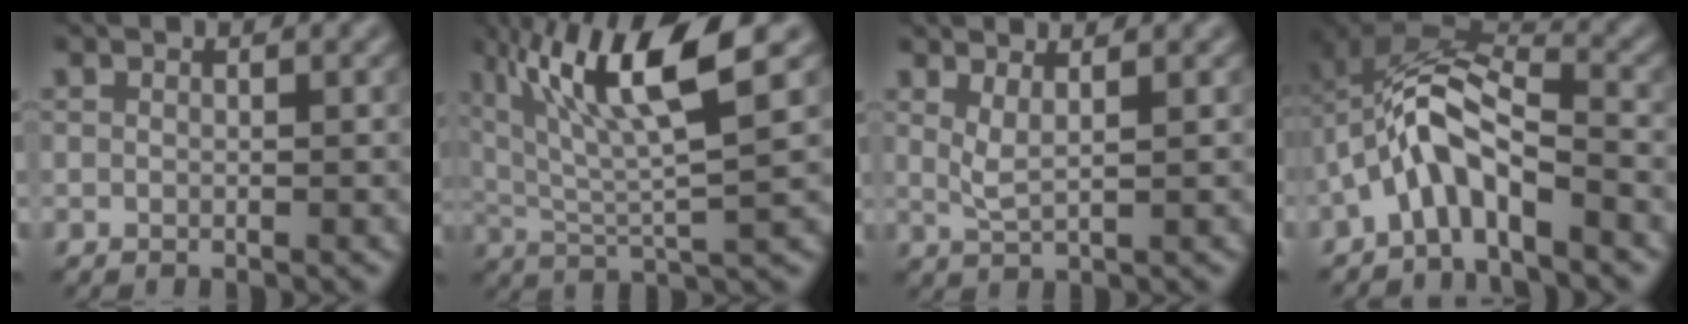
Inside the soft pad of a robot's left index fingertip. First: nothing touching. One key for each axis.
{"total": 10.2, "fx": 4.9, "fy": 2.0, "fz": 8.7, "tx": -0.149, "ty": 0.005, "tz": 0.090}
{"total": 2.1, "fx": 1.1, "fy": 0.6, "fz": 1.7, "tx": -0.030, "ty": -0.005, "tz": 0.019}
{"total": 6.8, "fx": -2.7, "fy": 2.8, "fz": 5.6, "tx": -0.114, "ty": 0.015, "tz": -0.062}